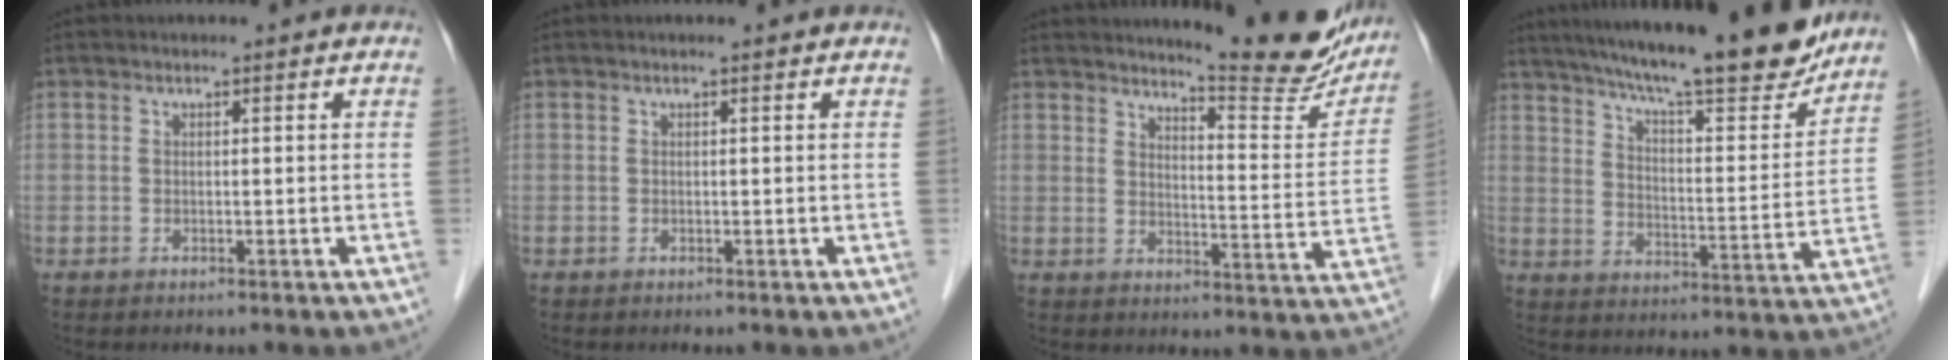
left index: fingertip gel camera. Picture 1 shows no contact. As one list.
[{"total": 0.0}, {"total": 15.5, "force": [14.2, 1.4, 6.0], "torque": [-0.076, -0.063, 0.168]}, {"total": 23.3, "force": [19.9, 2.8, 11.7], "torque": [-0.193, -0.018, 0.277]}]